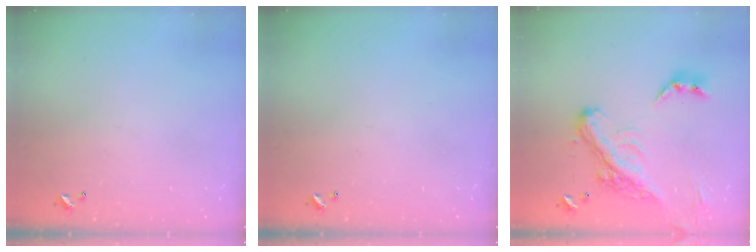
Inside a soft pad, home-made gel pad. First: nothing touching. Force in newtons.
{"total": 0.0}
{"total": 10.0, "press": 9.8, "slide": 2.0}